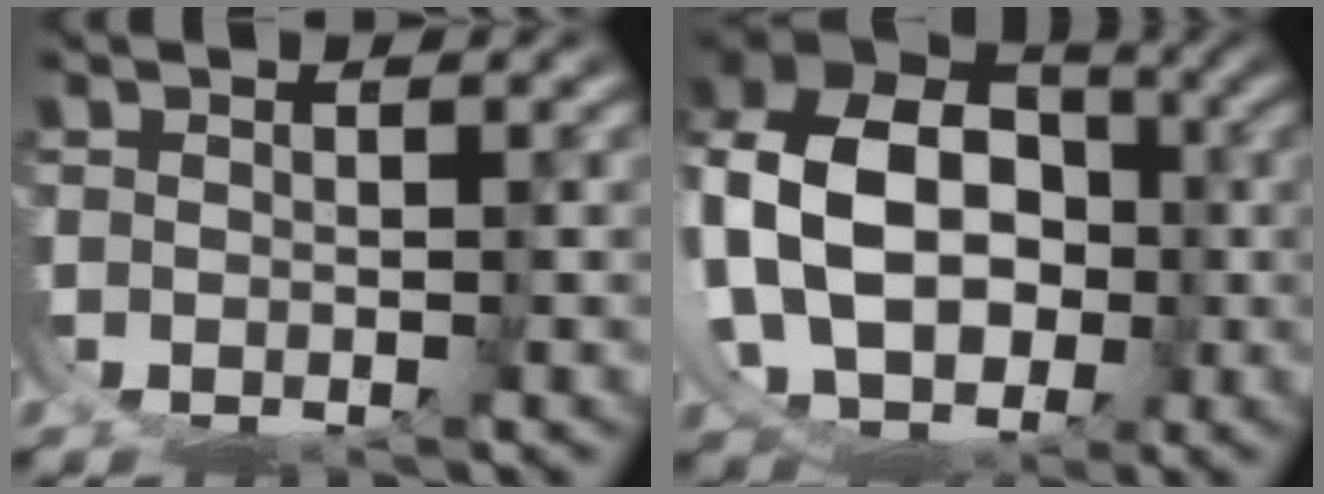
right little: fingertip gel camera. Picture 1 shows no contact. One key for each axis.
{"total": 12.7, "fx": 2.7, "fy": 10.7, "fz": 6.4, "tx": -0.145, "ty": -0.013, "tz": 0.037}